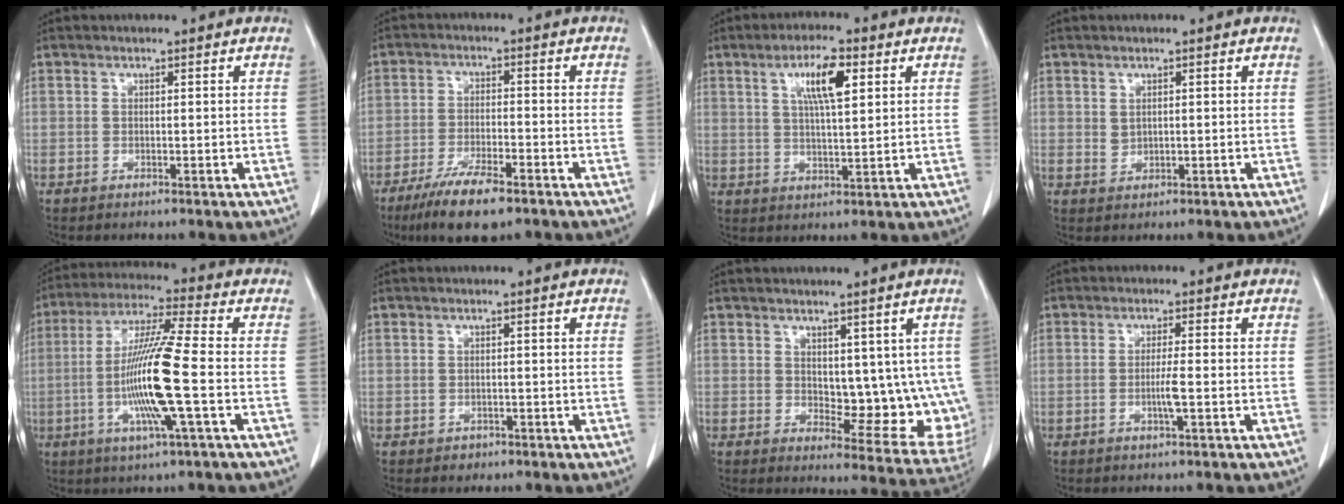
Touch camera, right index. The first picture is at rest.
{"total": 8.9, "force": [-6.2, 1.8, 6.1], "torque": [-0.111, -0.017, -0.105]}
{"total": 7.3, "force": [2.9, 1.3, 6.6], "torque": [-0.119, 0.004, 0.051]}
{"total": 1.3, "force": [0.5, 0.9, 0.8], "torque": [-0.015, -0.003, 0.014]}
{"total": 13.5, "force": [-2.6, -0.4, 13.3], "torque": [-0.266, -0.008, -0.058]}
{"total": 1.2, "force": [-0.6, 1.0, 0.1], "torque": [-0.001, 0.003, -0.007]}
{"total": 11.0, "force": [2.0, 5.7, 9.2], "torque": [-0.097, -0.011, 0.038]}
{"total": 2.7, "force": [-0.7, -0.2, 2.6], "torque": [-0.052, -0.004, -0.014]}